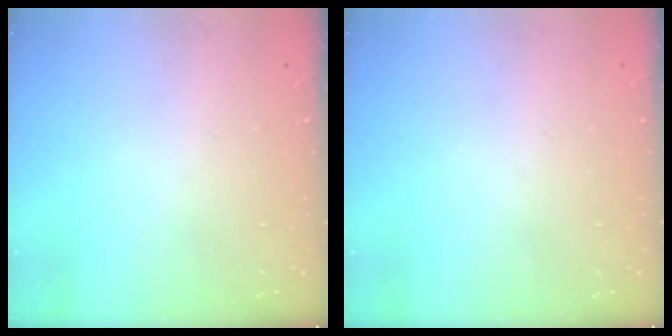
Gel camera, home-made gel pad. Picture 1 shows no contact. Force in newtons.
{"total": 0.0}